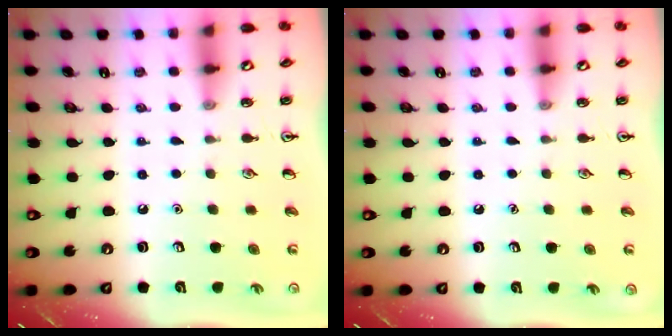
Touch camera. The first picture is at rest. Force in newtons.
{"total": 0.0}